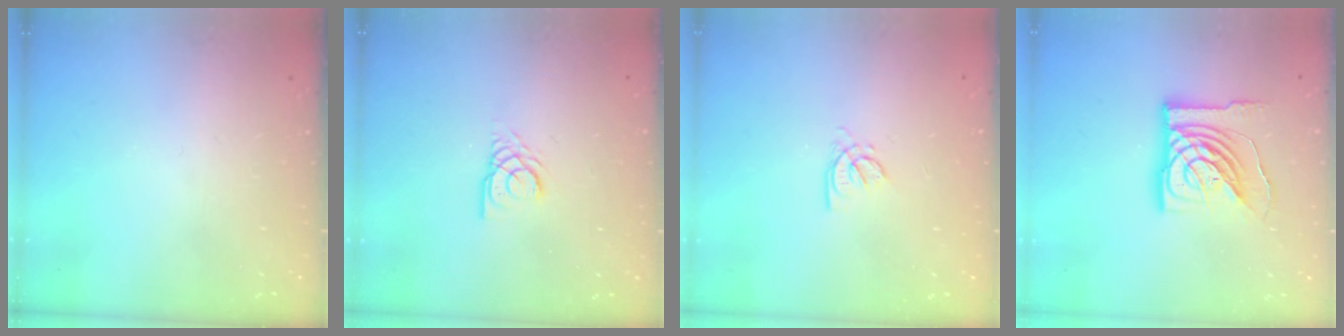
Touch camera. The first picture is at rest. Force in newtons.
{"total": 3.1, "press": 3.1, "slide": 0.1}
{"total": 1.6, "press": 1.6, "slide": 0.3}
{"total": 15.9, "press": 15.7, "slide": 1.9}